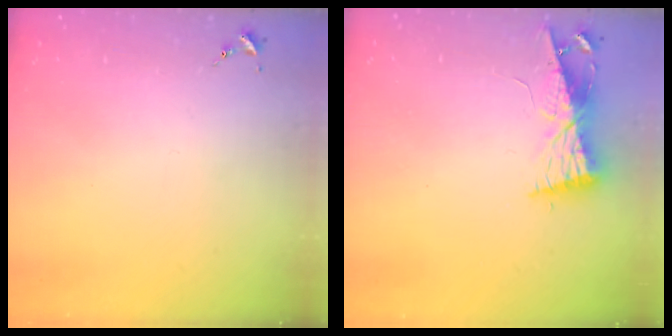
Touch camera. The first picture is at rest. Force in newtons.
{"total": 9.0, "press": 8.9, "slide": 0.8}